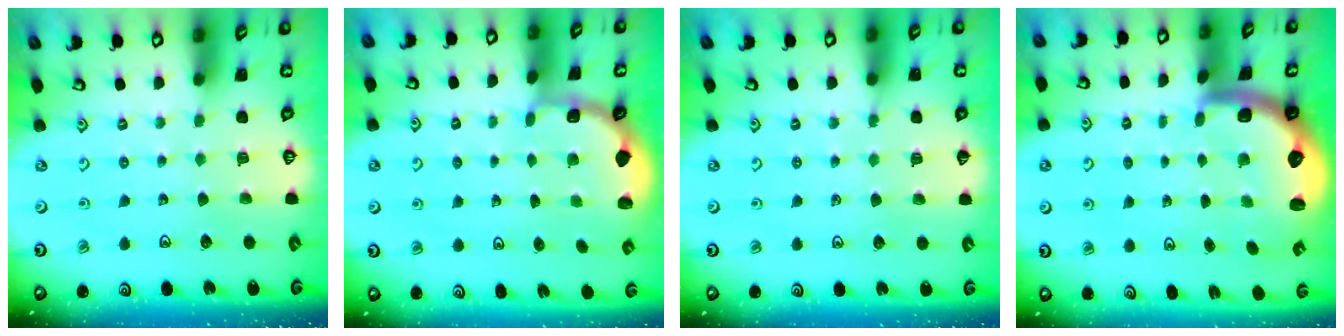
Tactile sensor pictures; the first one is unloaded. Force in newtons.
{"total": 1.8, "press": 1.6, "slide": 0.8}
{"total": 4.5, "press": 4.3, "slide": 1.3}
{"total": 2.8, "press": 2.5, "slide": 1.4}